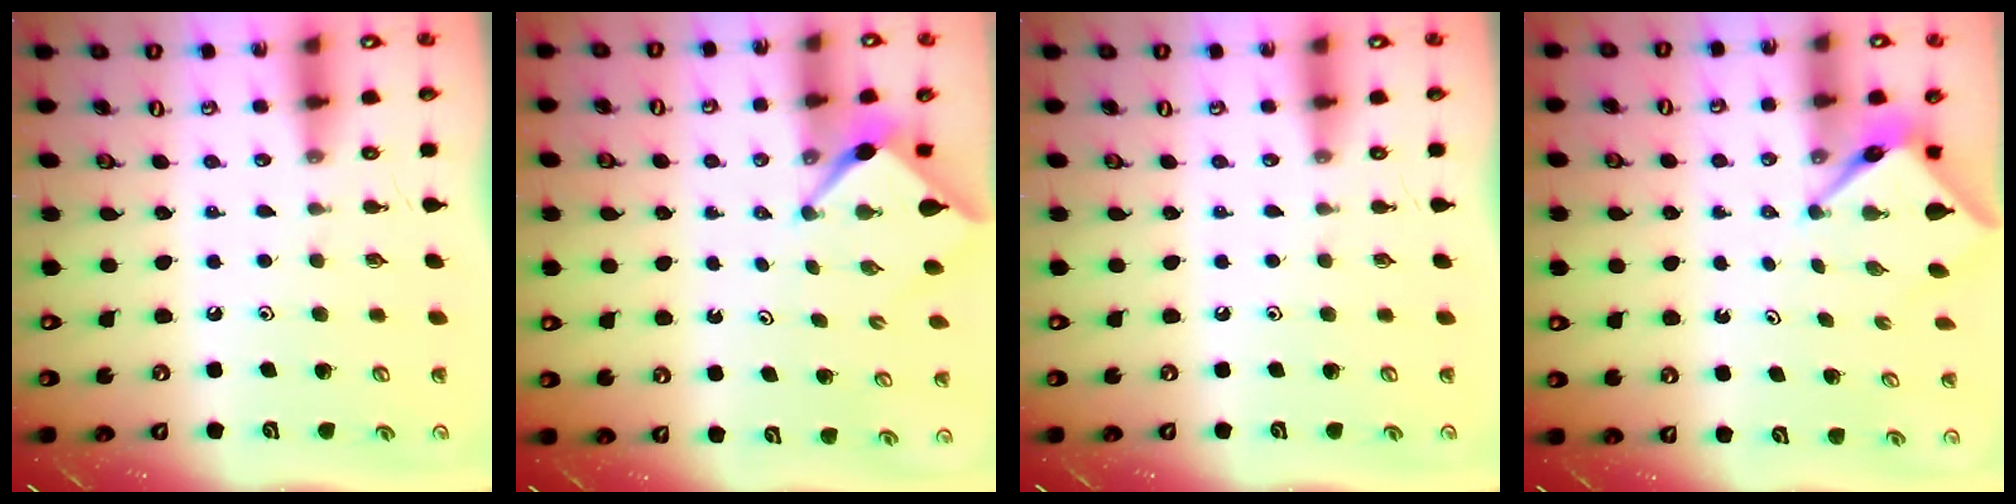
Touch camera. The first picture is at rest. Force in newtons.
{"total": 2.4, "press": 2.4, "slide": 0.2}
{"total": 0.0}
{"total": 3.9, "press": 3.9, "slide": 0.2}